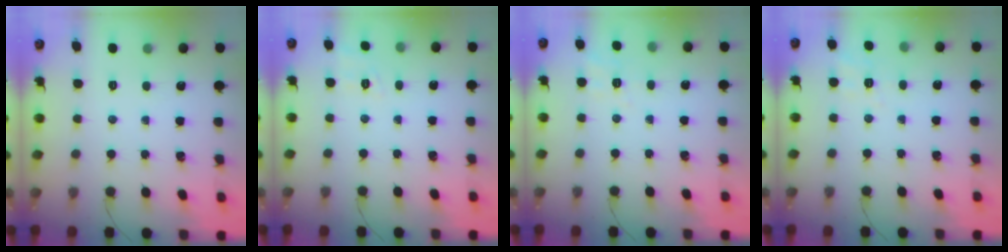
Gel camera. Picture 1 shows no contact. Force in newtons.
{"total": 3.3, "press": 2.6, "slide": 2.0}
{"total": 2.2, "press": 0.2, "slide": 2.2}
{"total": 2.2, "press": 0.2, "slide": 2.2}